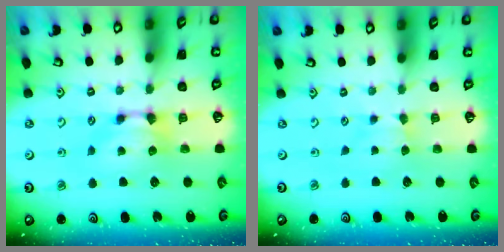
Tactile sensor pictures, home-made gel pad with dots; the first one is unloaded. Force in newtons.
{"total": 1.7, "press": 1.6, "slide": 0.4}